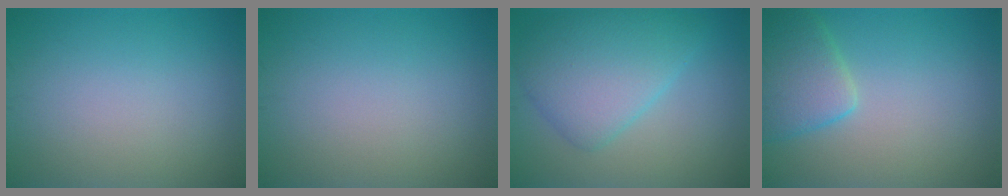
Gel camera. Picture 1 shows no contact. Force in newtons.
{"total": 0.0}
{"total": 6.1, "press": 6.1, "slide": 0.1}
{"total": 4.2, "press": 4.1, "slide": 0.2}